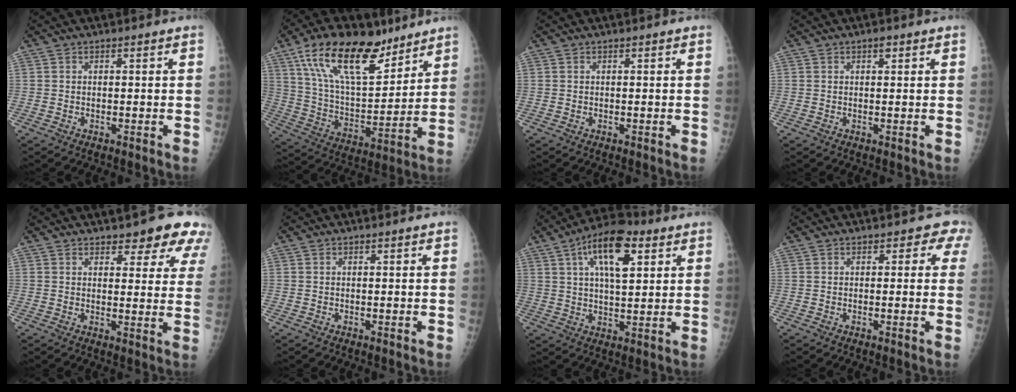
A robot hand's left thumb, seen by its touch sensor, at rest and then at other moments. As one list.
[{"total": 21.5, "force": [13.5, 9.3, 13.9], "torque": [-0.213, -0.051, 0.248]}, {"total": 0.0}, {"total": 1.1, "force": [0.6, 0.5, 0.7], "torque": [-0.007, -0.001, 0.008]}, {"total": 9.6, "force": [6.9, 3.7, 5.5], "torque": [-0.029, -0.034, 0.074]}, {"total": 0.0}, {"total": 13.4, "force": [5.7, 5.8, 10.6], "torque": [-0.160, -0.004, 0.088]}, {"total": 2.6, "force": [1.4, 1.8, 1.2], "torque": [0.018, -0.002, 0.002]}]